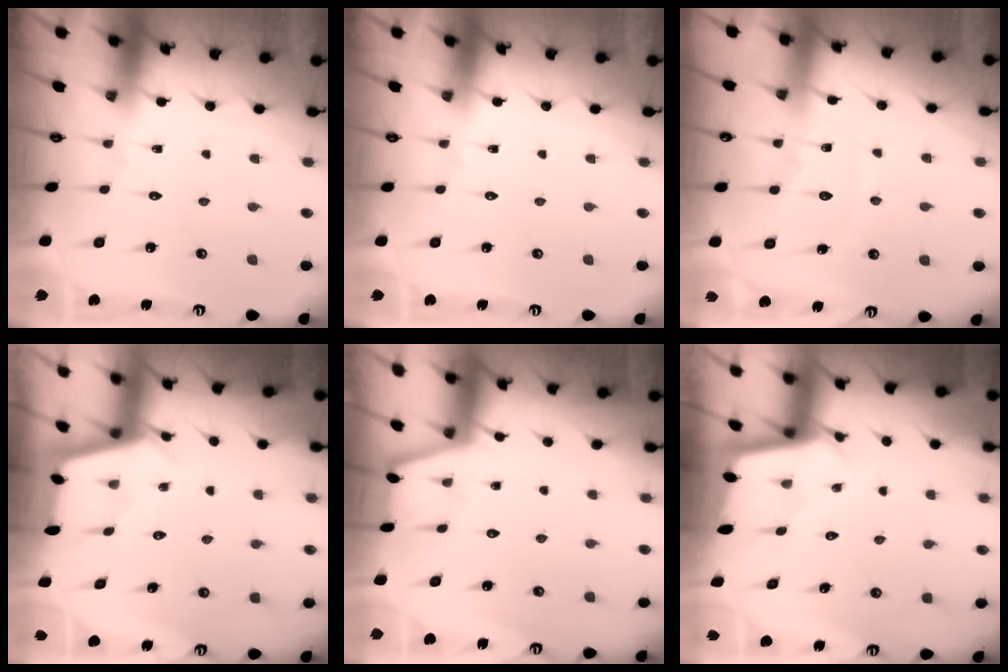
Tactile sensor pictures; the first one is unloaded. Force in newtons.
{"total": 0.0}
{"total": 7.1, "press": 7.0, "slide": 0.8}
{"total": 2.5, "press": 2.5, "slide": 0.3}
{"total": 0.7, "press": 0.7, "slide": 0.2}
{"total": 2.5, "press": 2.5, "slide": 0.1}